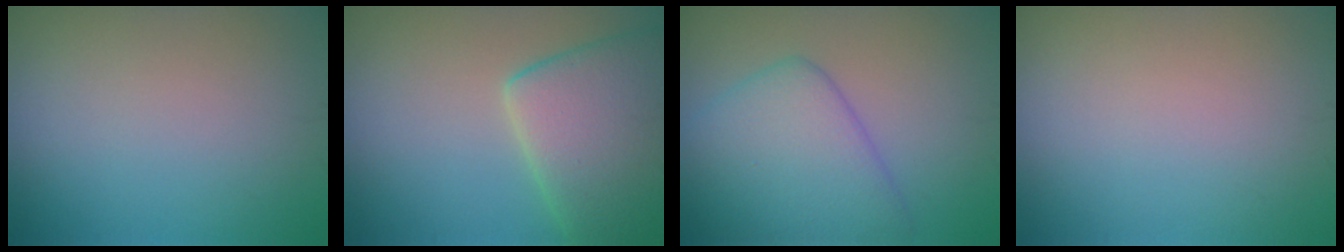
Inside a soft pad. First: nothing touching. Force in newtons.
{"total": 8.2, "press": 8.2, "slide": 0.5}
{"total": 6.5, "press": 6.5, "slide": 0.2}
{"total": 0.0}